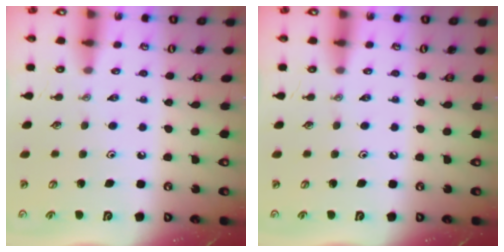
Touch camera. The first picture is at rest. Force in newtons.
{"total": 0.0}